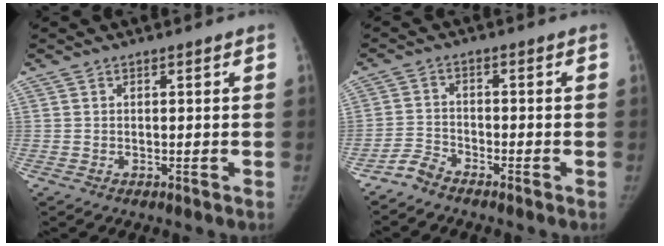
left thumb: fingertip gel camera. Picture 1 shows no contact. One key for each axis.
{"total": 3.0, "fx": -2.9, "fy": 0.6, "fz": 0.4, "tx": -0.007, "ty": 0.002, "tz": -0.063}